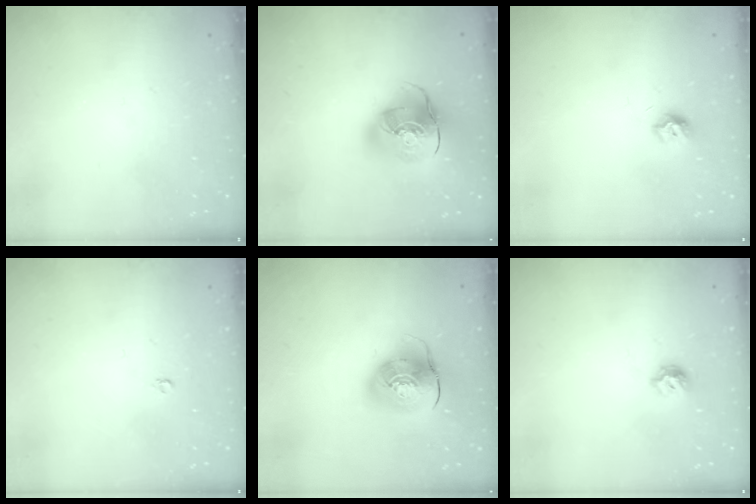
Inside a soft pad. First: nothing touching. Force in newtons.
{"total": 18.6, "press": 18.3, "slide": 3.1}
{"total": 7.6, "press": 7.6, "slide": 0.7}
{"total": 3.2, "press": 3.2, "slide": 0.2}
{"total": 11.8, "press": 11.7, "slide": 1.9}
{"total": 5.6, "press": 5.5, "slide": 0.9}